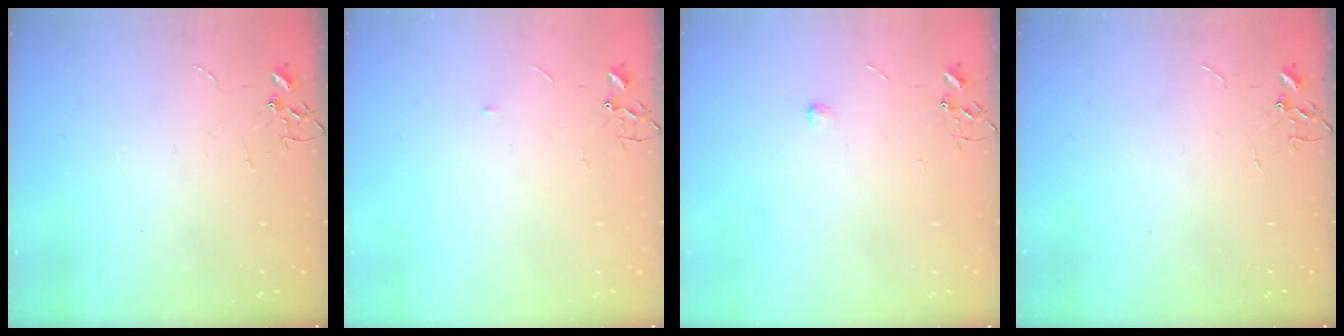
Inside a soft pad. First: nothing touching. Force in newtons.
{"total": 4.0, "press": 4.0, "slide": 0.6}
{"total": 5.2, "press": 5.2, "slide": 0.7}
{"total": 0.0}